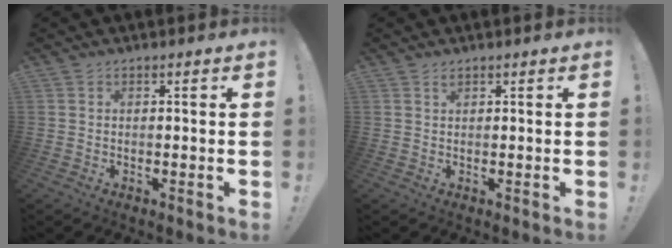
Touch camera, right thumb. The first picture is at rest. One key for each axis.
{"total": 0.8, "fx": 0.6, "fy": 0.2, "fz": 0.3, "tx": -0.002, "ty": -0.001, "tz": 0.011}